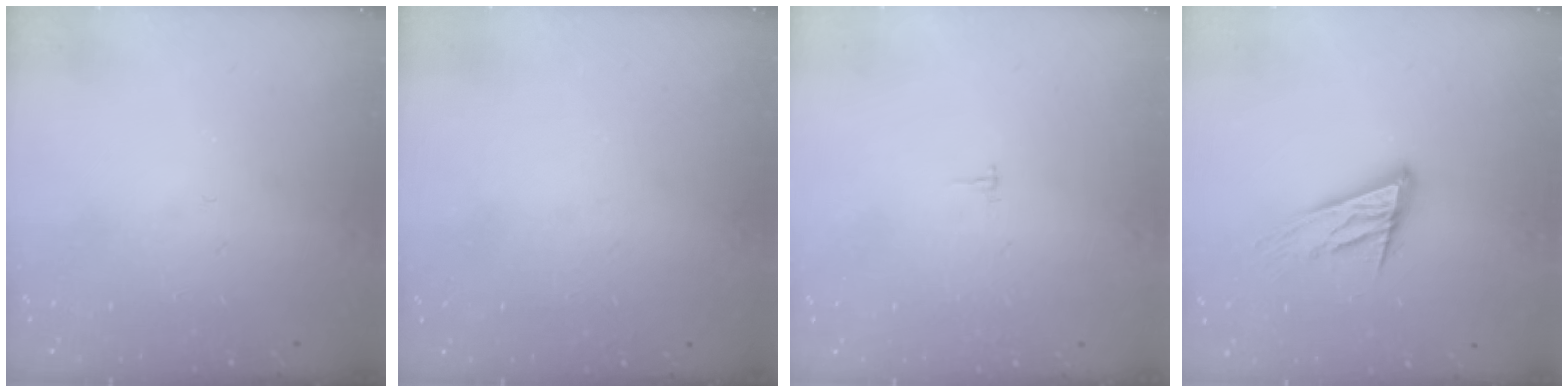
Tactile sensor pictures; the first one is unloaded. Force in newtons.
{"total": 1.6, "press": 1.6, "slide": 0.0}
{"total": 1.8, "press": 1.8, "slide": 0.1}
{"total": 15.2, "press": 15.0, "slide": 2.7}